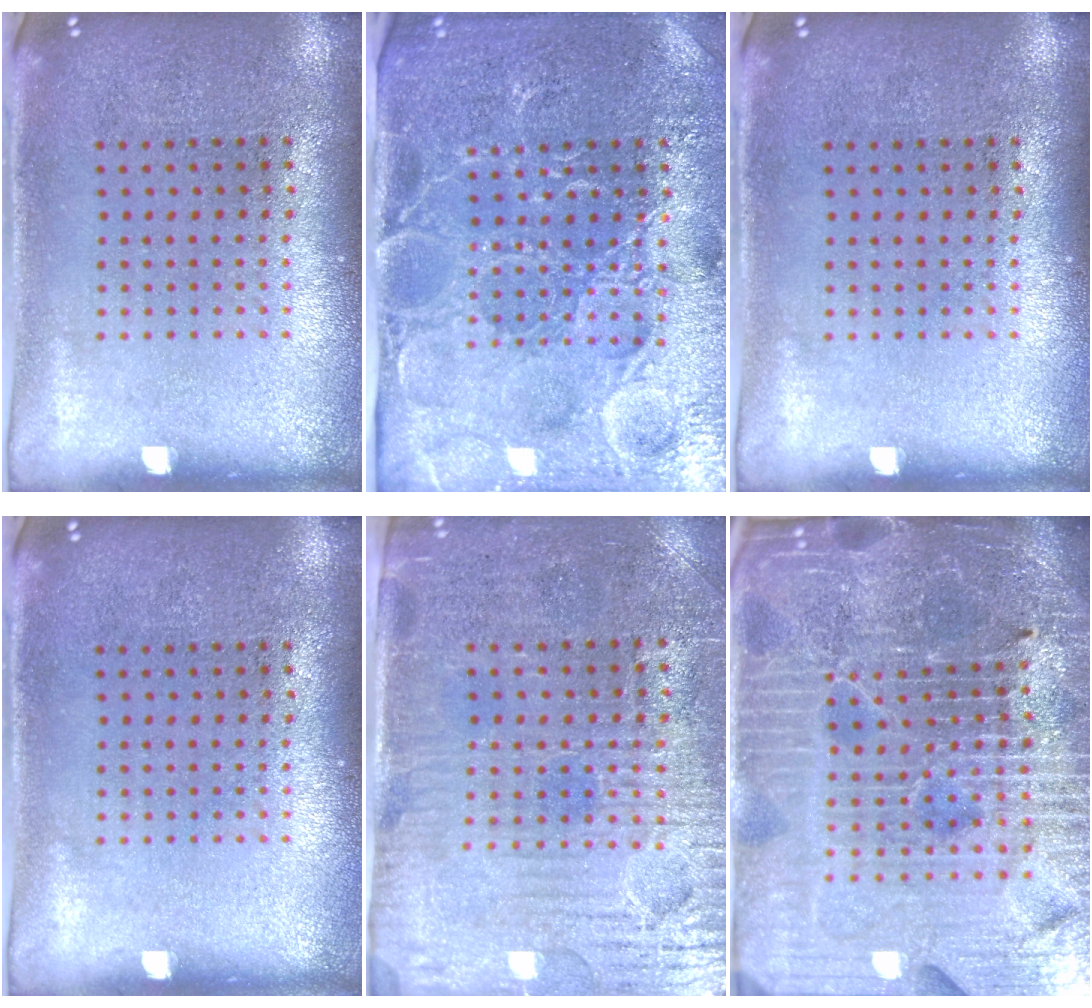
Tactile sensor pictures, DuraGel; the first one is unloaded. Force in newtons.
{"total": 4.8, "press": 4.5, "slide": 1.7}
{"total": 0.0}
{"total": 0.0}
{"total": 3.8, "press": 3.5, "slide": 1.4}
{"total": 6.6, "press": 5.8, "slide": 3.0}